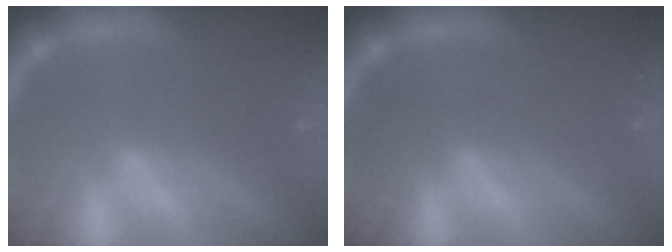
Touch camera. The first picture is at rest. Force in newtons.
{"total": 0.0}